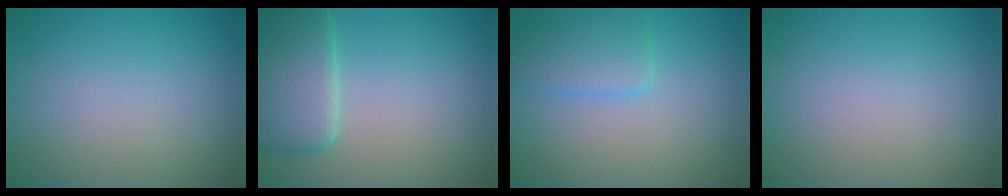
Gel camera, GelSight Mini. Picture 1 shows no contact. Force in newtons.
{"total": 4.9, "press": 4.9, "slide": 0.3}
{"total": 2.8, "press": 2.8, "slide": 0.1}
{"total": 0.0}